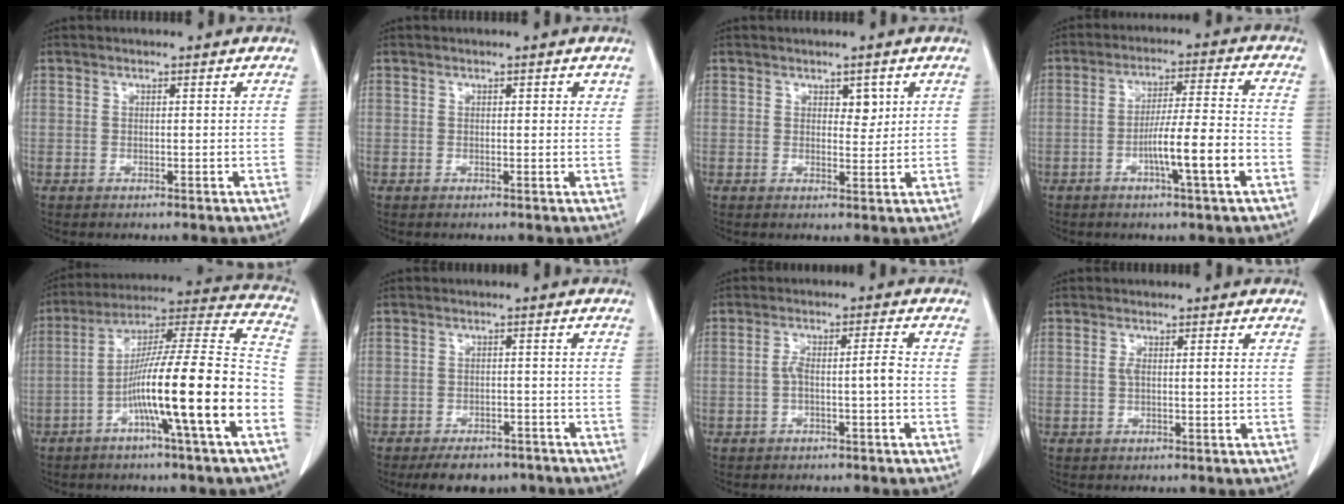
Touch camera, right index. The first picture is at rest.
{"total": 1.2, "force": [0.6, 0.6, 0.8], "torque": [-0.005, 0.000, 0.004]}
{"total": 2.4, "force": [1.1, 1.4, 1.6], "torque": [-0.014, -0.003, 0.016]}
{"total": 9.5, "force": [-3.5, -0.2, 8.8], "torque": [-0.148, 0.003, -0.059]}
{"total": 19.0, "force": [-6.9, -0.4, 17.8], "torque": [-0.279, 0.008, -0.122]}
{"total": 7.4, "force": [-5.9, 3.6, 2.6], "torque": [-0.026, 0.005, -0.082]}
{"total": 3.9, "force": [-1.2, 0.2, 3.7], "torque": [-0.068, 0.019, -0.016]}
{"total": 1.8, "force": [0.0, 0.2, 1.8], "torque": [-0.036, 0.001, 0.001]}